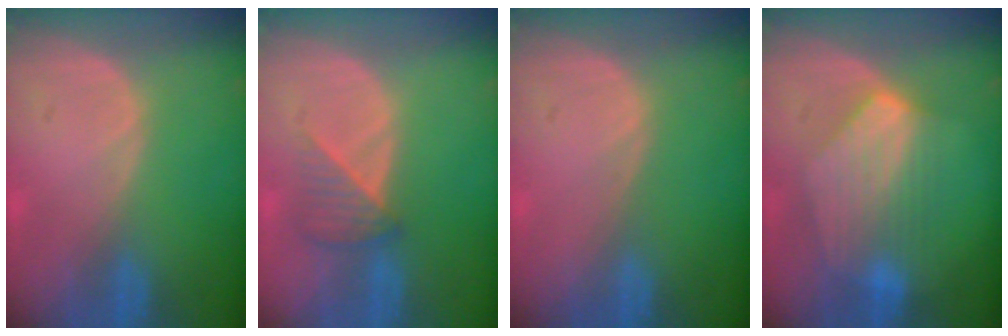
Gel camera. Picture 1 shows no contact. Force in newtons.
{"total": 3.5, "press": 3.5, "slide": 0.4}
{"total": 0.0}
{"total": 7.4, "press": 7.2, "slide": 1.6}